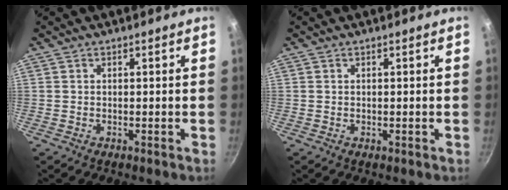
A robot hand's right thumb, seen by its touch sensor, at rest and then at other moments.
{"total": 0.0}